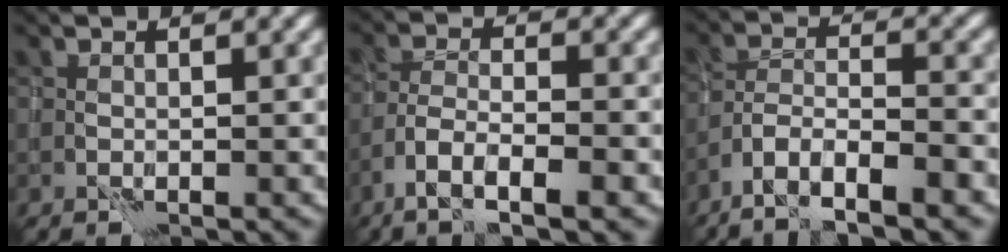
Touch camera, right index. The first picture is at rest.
{"total": 5.0, "force": [-3.2, 1.1, 3.7], "torque": [-0.072, 0.003, -0.058]}
{"total": 6.4, "force": [-4.7, 1.4, 4.1], "torque": [-0.071, 0.003, -0.085]}